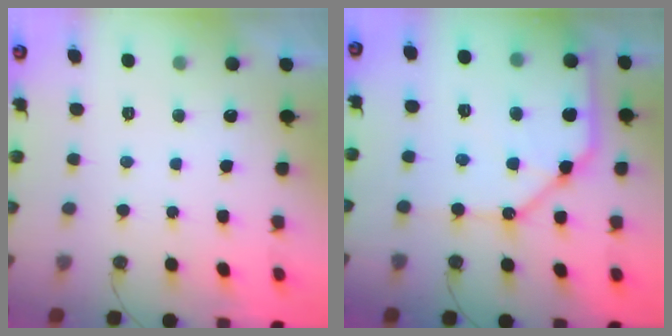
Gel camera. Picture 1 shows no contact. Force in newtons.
{"total": 17.0, "press": 16.9, "slide": 2.0}